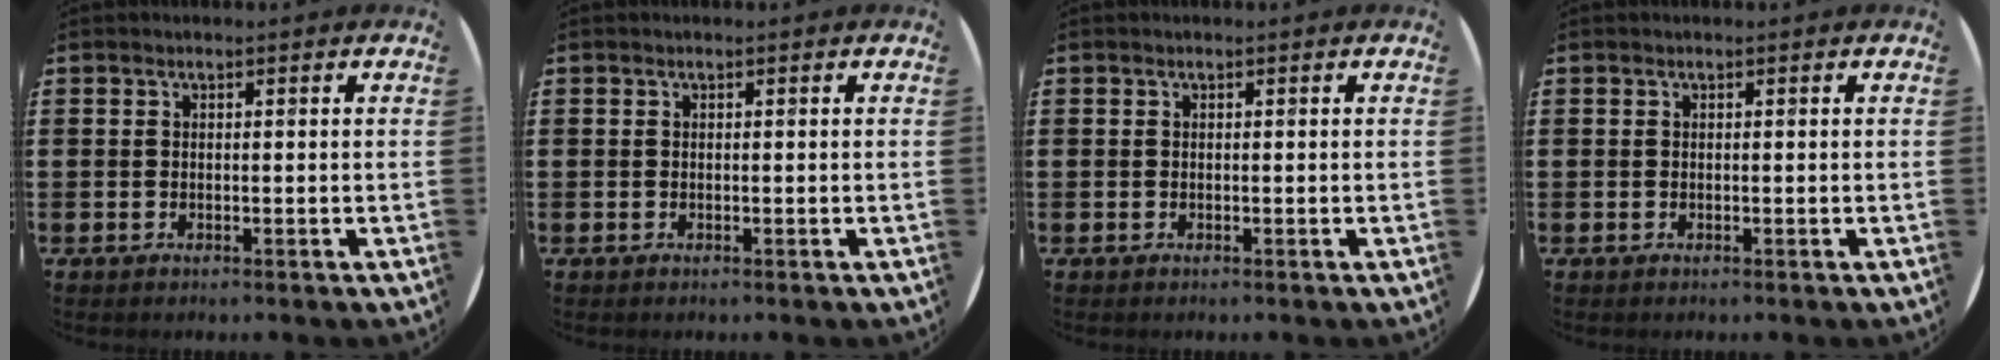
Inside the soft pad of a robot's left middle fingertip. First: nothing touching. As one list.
[{"total": 0.0}, {"total": 0.0}, {"total": 0.0}]